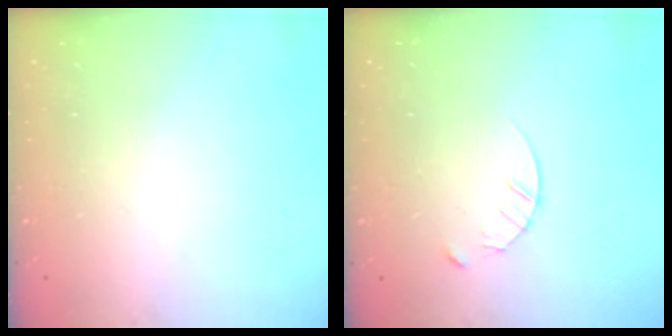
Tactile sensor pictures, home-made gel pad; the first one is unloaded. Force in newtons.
{"total": 4.1, "press": 4.1, "slide": 0.5}